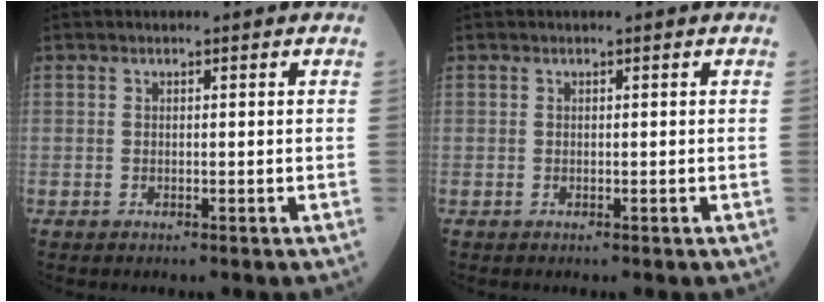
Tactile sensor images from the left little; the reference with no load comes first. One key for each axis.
{"total": 0.0}